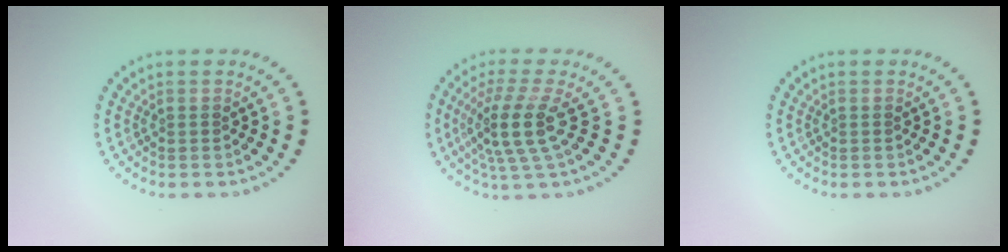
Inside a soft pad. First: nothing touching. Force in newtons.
{"total": 4.5, "press": 3.4, "slide": 3.0}
{"total": 0.0}